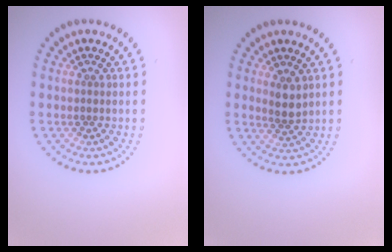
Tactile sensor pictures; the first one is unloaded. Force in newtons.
{"total": 2.0, "press": 1.8, "slide": 1.0}